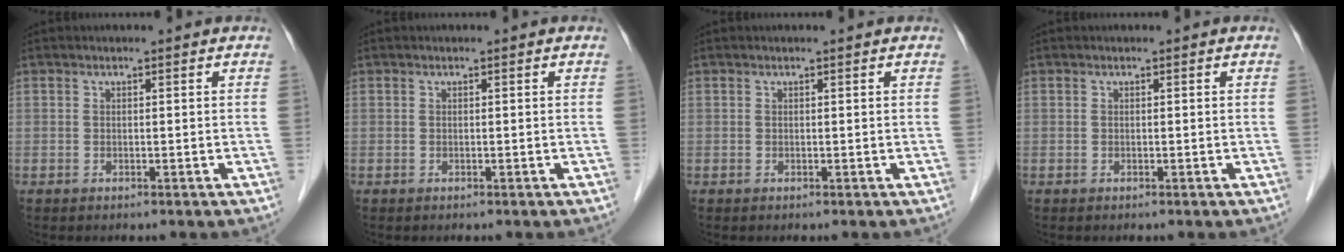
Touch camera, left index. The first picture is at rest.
{"total": 0.0}
{"total": 0.0}
{"total": 0.0}